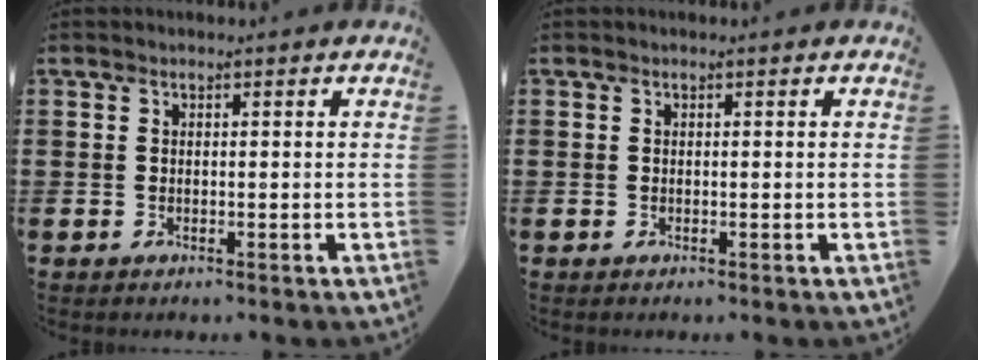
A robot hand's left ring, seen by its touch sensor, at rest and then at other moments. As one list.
[{"total": 0.0}]